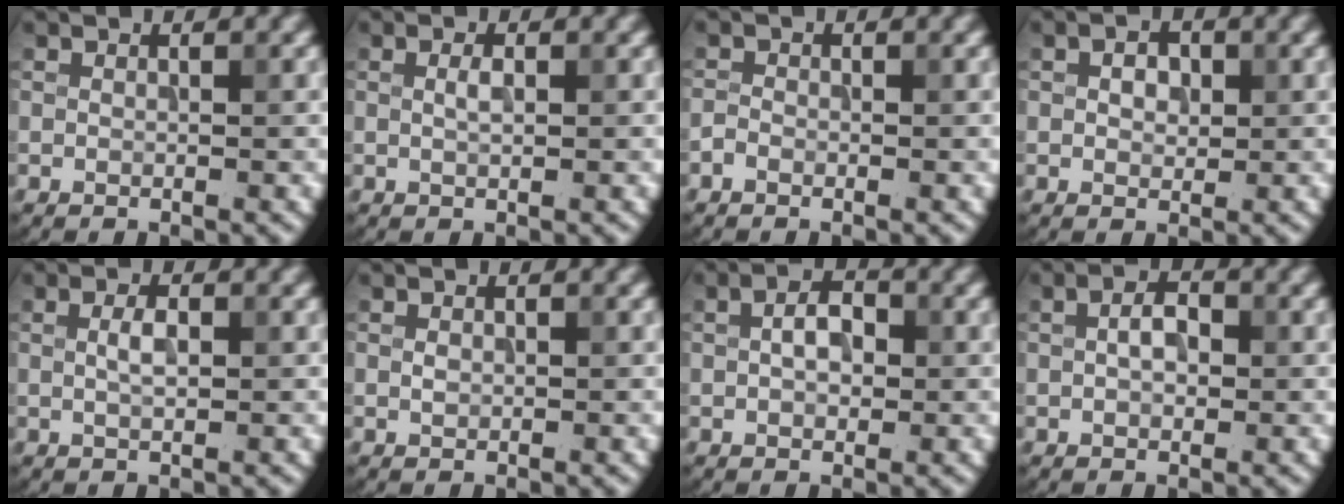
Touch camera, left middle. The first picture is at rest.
{"total": 1.0, "force": [0.2, 0.4, 0.9], "torque": [-0.020, 0.001, 0.003]}
{"total": 0.8, "force": [-0.6, 0.5, 0.3], "torque": [-0.004, 0.000, -0.015]}
{"total": 1.8, "force": [0.3, 1.3, 1.2], "torque": [-0.020, 0.001, 0.003]}
{"total": 1.7, "force": [0.2, 0.7, 1.5], "torque": [-0.033, 0.002, 0.004]}
{"total": 0.7, "force": [0.0, 0.5, 0.4], "torque": [-0.006, -0.002, 0.000]}
{"total": 2.8, "force": [0.2, 1.7, 2.2], "torque": [-0.039, 0.006, 0.000]}
{"total": 2.4, "force": [0.2, 1.4, 1.9], "torque": [-0.035, 0.004, 0.000]}